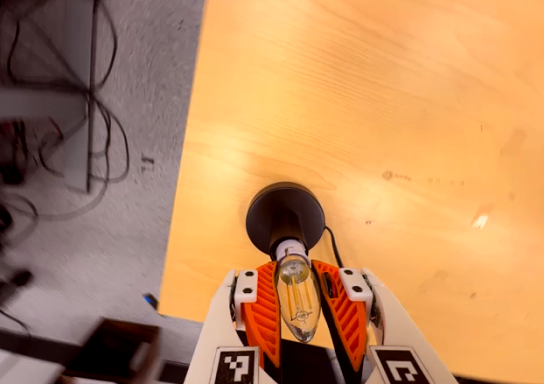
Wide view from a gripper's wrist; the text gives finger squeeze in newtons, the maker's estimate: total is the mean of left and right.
{"total": 15.6, "left": 16.3, "right": 14.9}